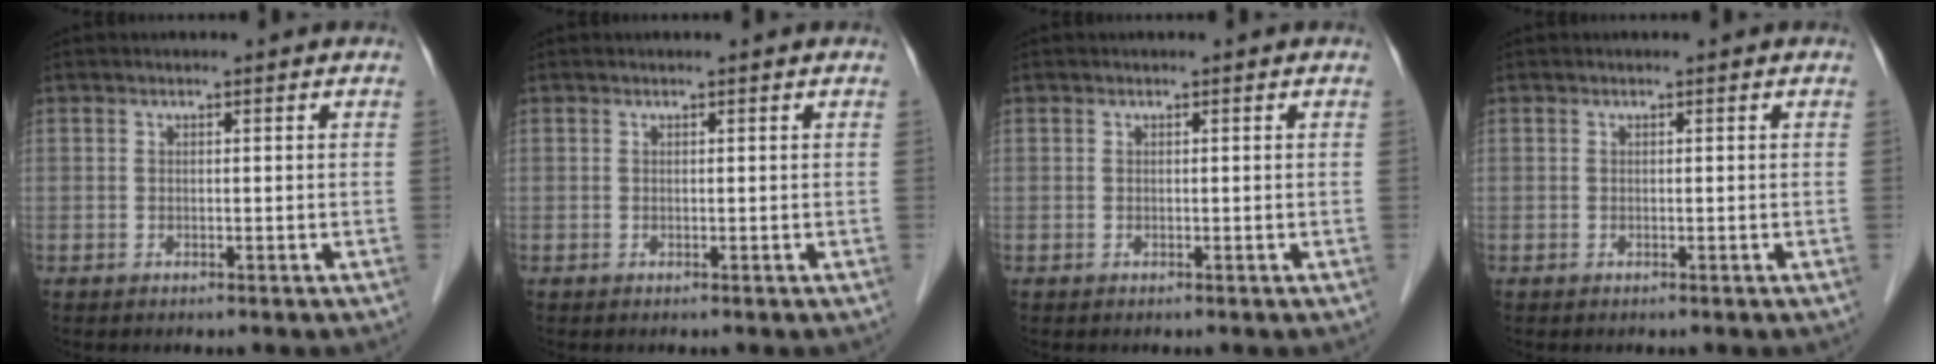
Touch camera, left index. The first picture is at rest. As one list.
[{"total": 0.0}, {"total": 0.0}, {"total": 0.0}]